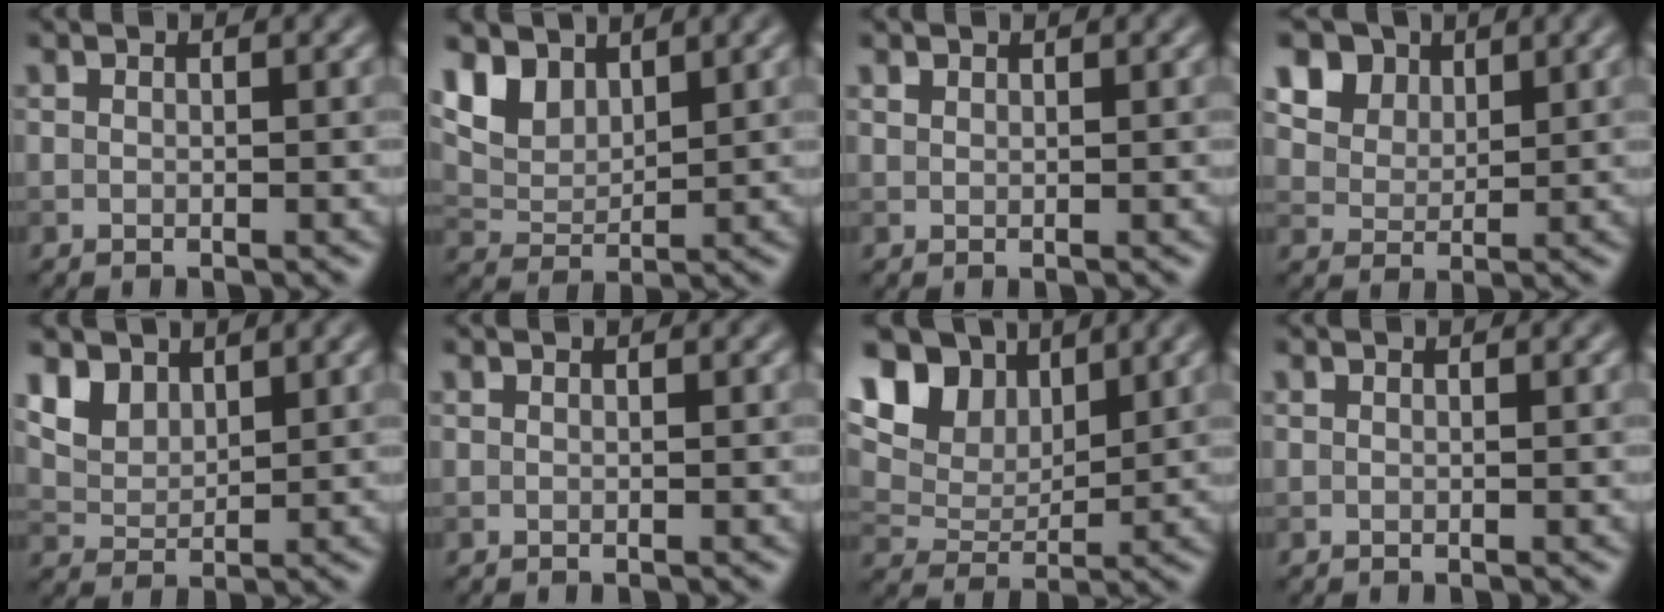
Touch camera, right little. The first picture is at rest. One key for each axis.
{"total": 4.5, "fx": 3.1, "fy": 2.5, "fz": 2.0, "tx": -0.052, "ty": -0.002, "tz": 0.059}
{"total": 0.6, "fx": 0.5, "fy": 0.3, "fz": 0.1, "tx": -0.003, "ty": 0.000, "tz": 0.013}
{"total": 8.7, "fx": 5.2, "fy": 6.1, "fz": 3.5, "tx": -0.090, "ty": 0.015, "tz": 0.090}
{"total": 4.0, "fx": 2.8, "fy": 2.4, "fz": 1.6, "tx": -0.048, "ty": -0.014, "tz": 0.073}
{"total": 0.0}
{"total": 9.7, "fx": 5.7, "fy": 5.7, "fz": 5.4, "tx": -0.123, "ty": 0.021, "tz": 0.081}
{"total": 0.0}